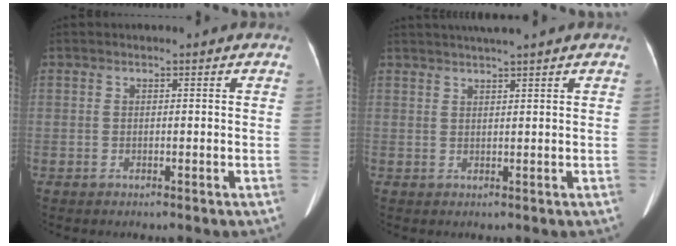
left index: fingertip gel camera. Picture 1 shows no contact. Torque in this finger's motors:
{"motor_torque": [-0.02, -0.12, 0.01, 0.08]}